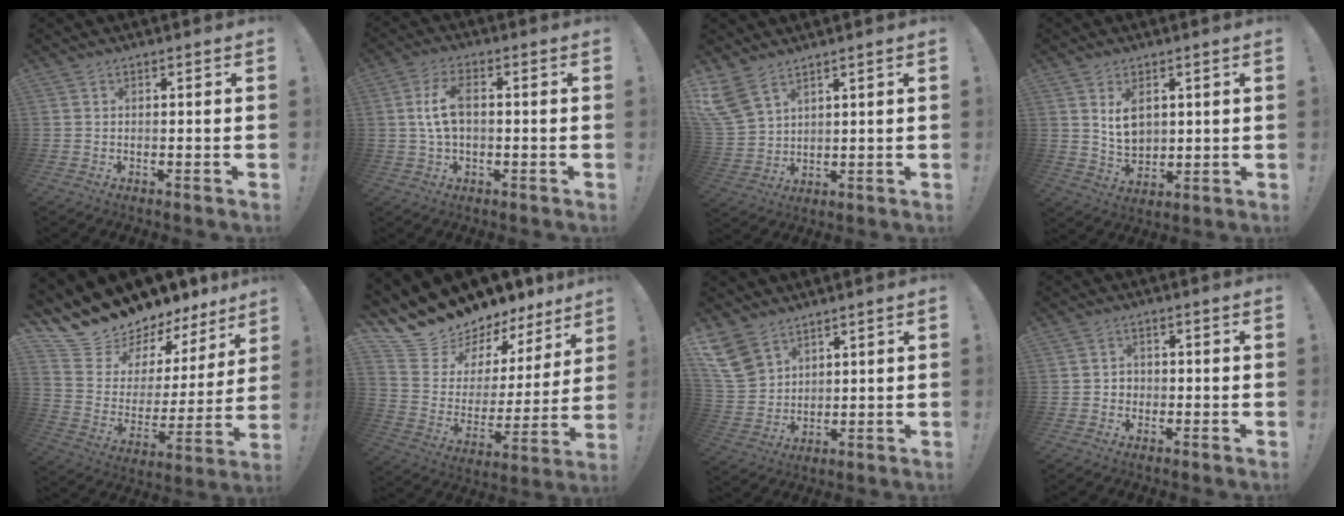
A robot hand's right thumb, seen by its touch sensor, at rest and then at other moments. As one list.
[{"total": 8.0, "force": [0.8, 4.2, 6.8], "torque": [-0.131, 0.007, 0.016]}, {"total": 8.1, "force": [5.8, 4.2, 3.8], "torque": [-0.080, -0.029, 0.118]}, {"total": 7.6, "force": [3.1, 5.2, 4.5], "torque": [-0.060, -0.015, 0.058]}, {"total": 12.3, "force": [11.6, 4.1, 0.5], "torque": [-0.036, -0.118, 0.216]}, {"total": 13.1, "force": [12.2, 4.7, 0.9], "torque": [-0.043, -0.119, 0.230]}, {"total": 9.2, "force": [6.2, 6.0, 3.1], "torque": [-0.057, -0.040, 0.128]}, {"total": 2.5, "force": [-0.5, 2.3, 0.8], "torque": [-0.012, 0.002, -0.011]}]